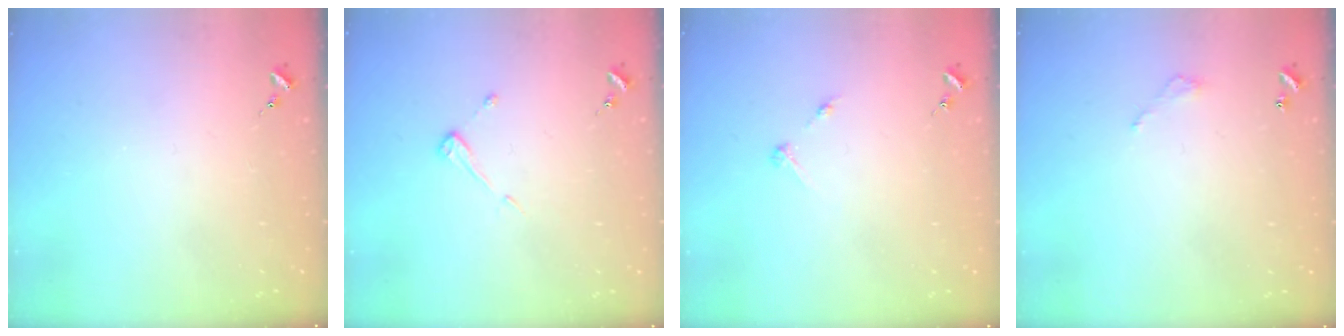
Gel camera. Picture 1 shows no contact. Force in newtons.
{"total": 3.9, "press": 3.9, "slide": 0.4}
{"total": 2.8, "press": 2.8, "slide": 0.3}
{"total": 3.1, "press": 3.0, "slide": 0.3}